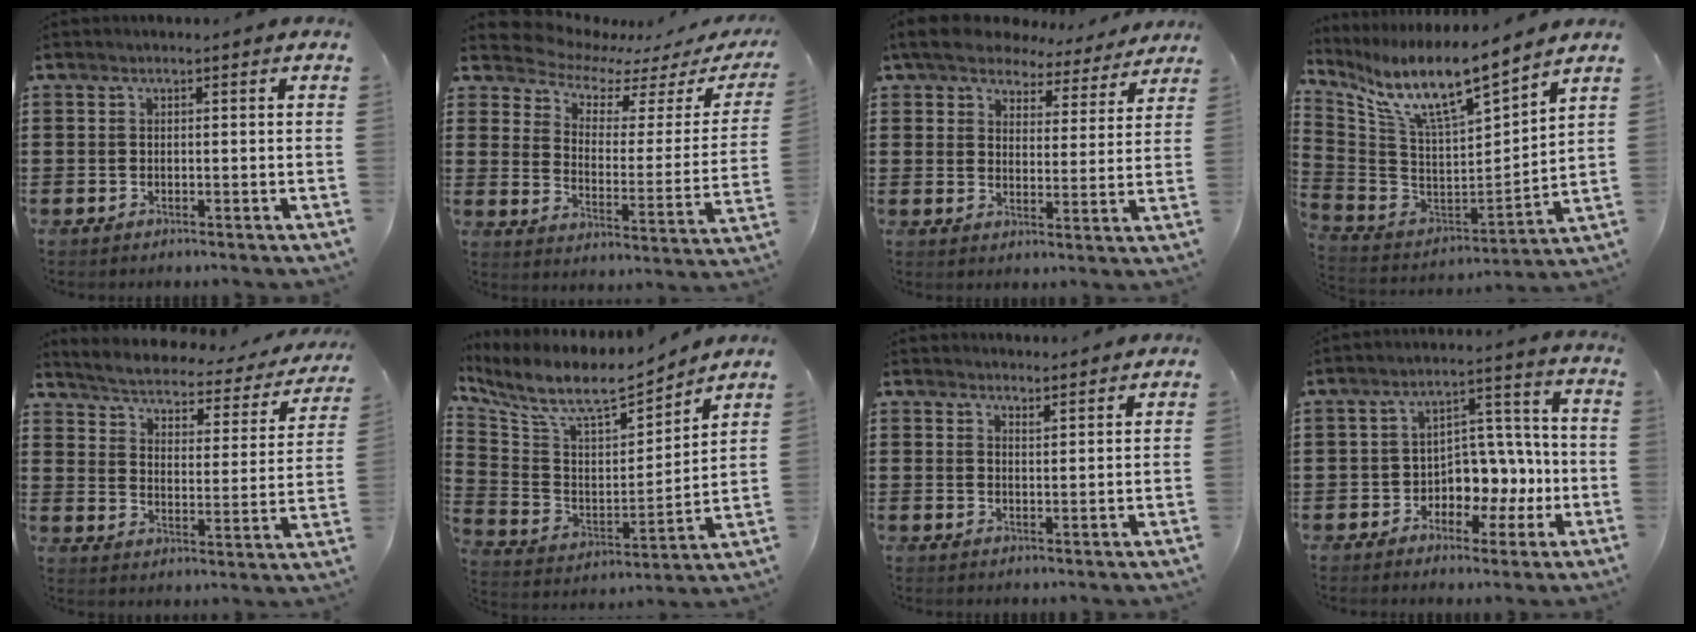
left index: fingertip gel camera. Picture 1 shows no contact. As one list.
[{"total": 5.4, "force": [5.1, 1.4, 1.2], "torque": [-0.059, -0.041, 0.084]}, {"total": 6.6, "force": [6.1, 2.1, 1.5], "torque": [-0.055, -0.029, 0.107]}, {"total": 10.7, "force": [8.3, 1.4, 6.7], "torque": [-0.153, -0.064, 0.137]}, {"total": 2.3, "force": [2.1, 0.3, 0.7], "torque": [-0.031, -0.025, 0.024]}, {"total": 8.3, "force": [7.3, 2.0, 3.4], "torque": [-0.103, -0.051, 0.124]}, {"total": 2.2, "force": [2.2, 0.2, 0.2], "torque": [-0.008, -0.002, 0.043]}, {"total": 6.7, "force": [-1.3, 5.4, 3.7], "torque": [-0.073, 0.009, -0.023]}]